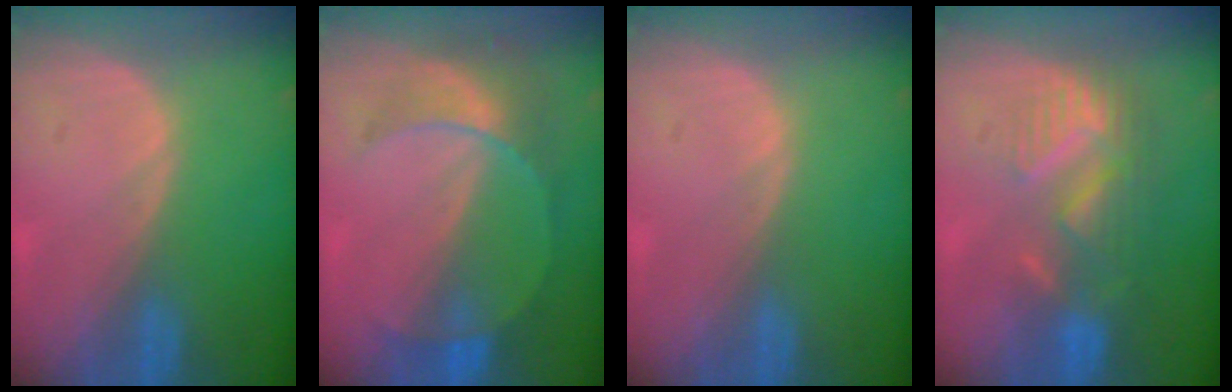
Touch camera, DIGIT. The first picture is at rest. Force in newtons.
{"total": 7.6, "press": 6.7, "slide": 3.6}
{"total": 0.0}
{"total": 8.8, "press": 7.8, "slide": 4.1}